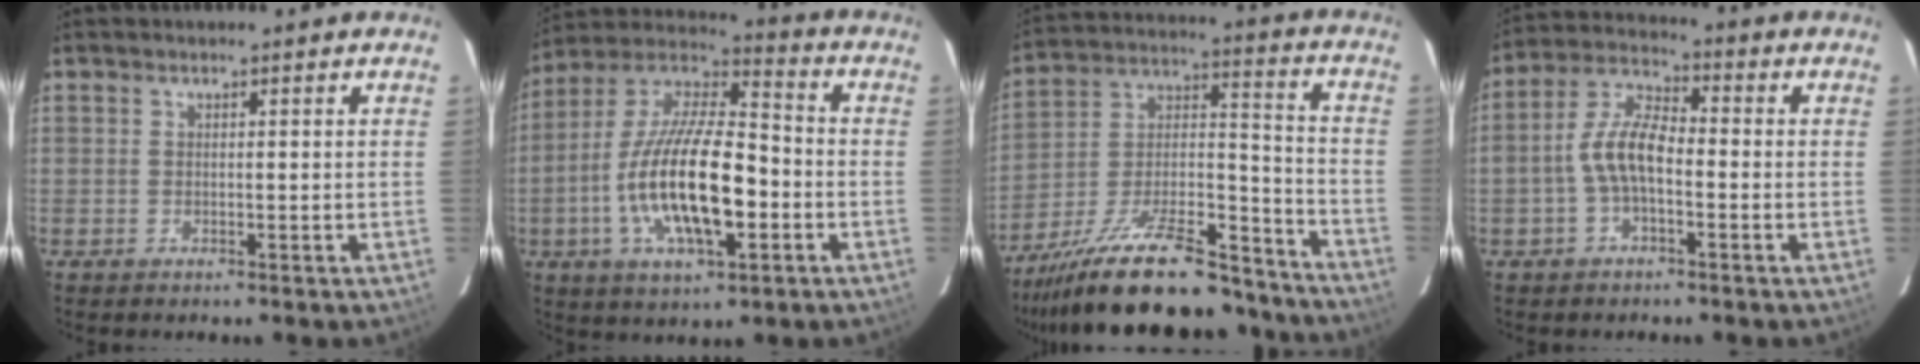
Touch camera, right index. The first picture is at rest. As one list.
[{"total": 20.2, "force": [-5.0, 7.4, 18.1], "torque": [-0.354, -0.007, -0.091]}, {"total": 27.6, "force": [-21.8, 8.5, 14.6], "torque": [-0.261, 0.002, -0.321]}, {"total": 7.7, "force": [-2.0, 3.5, 6.6], "torque": [-0.141, 0.019, -0.040]}]